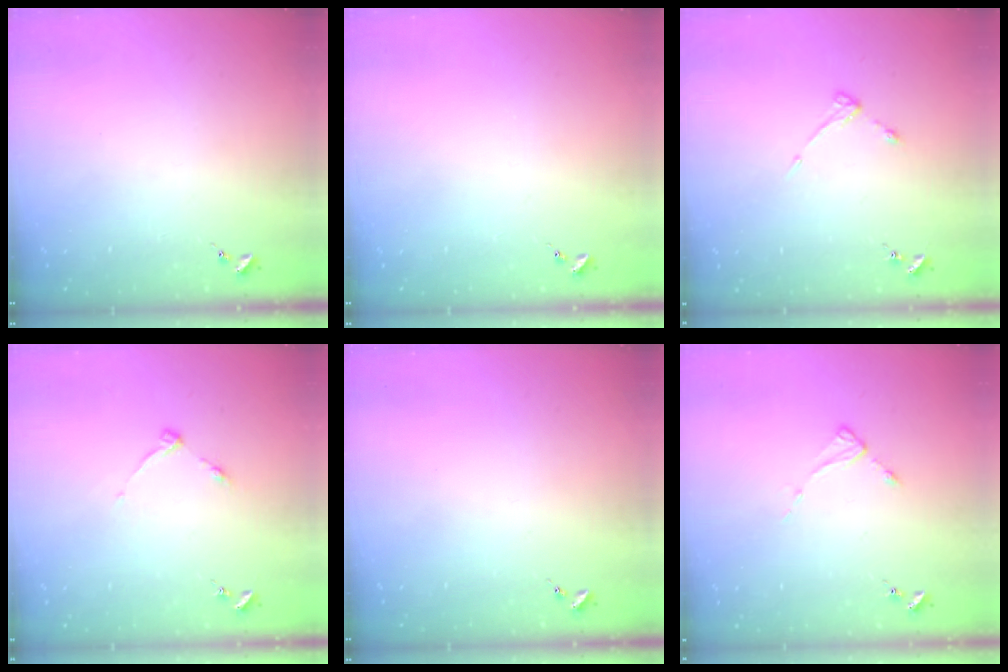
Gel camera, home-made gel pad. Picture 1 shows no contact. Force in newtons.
{"total": 0.0}
{"total": 3.2, "press": 3.1, "slide": 0.5}
{"total": 4.5, "press": 4.4, "slide": 0.6}
{"total": 0.0}
{"total": 2.6, "press": 2.6, "slide": 0.4}